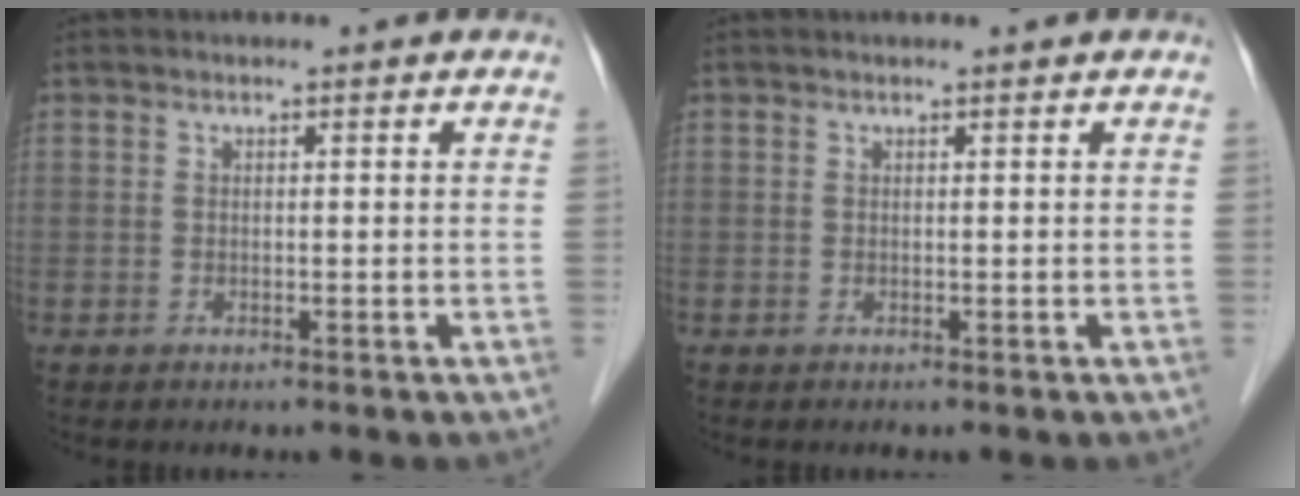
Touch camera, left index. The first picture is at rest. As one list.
[{"total": 0.6, "force": [0.5, 0.0, 0.3], "torque": [-0.005, 0.004, 0.007]}]